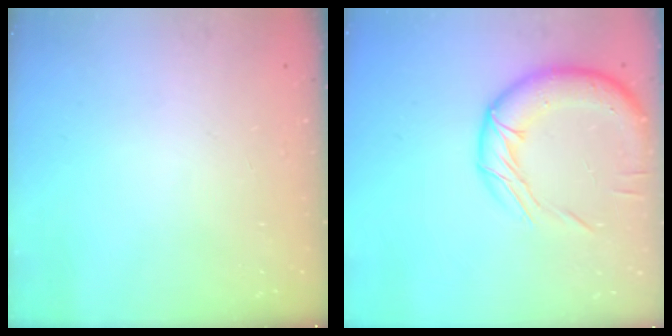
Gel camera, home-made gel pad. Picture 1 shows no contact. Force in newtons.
{"total": 17.0, "press": 16.8, "slide": 2.6}